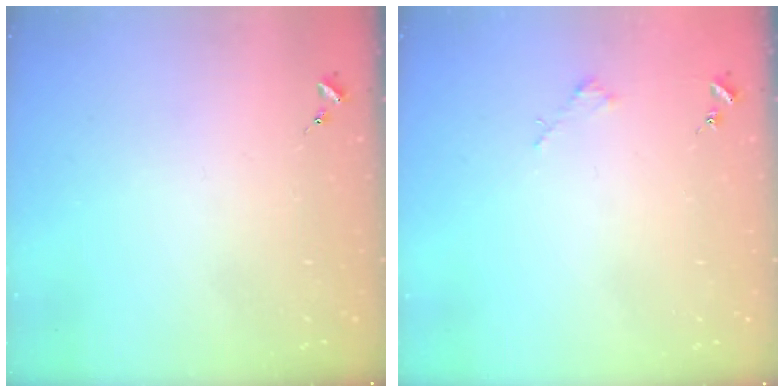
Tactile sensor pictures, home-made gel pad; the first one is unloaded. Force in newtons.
{"total": 1.8, "press": 1.8, "slide": 0.2}